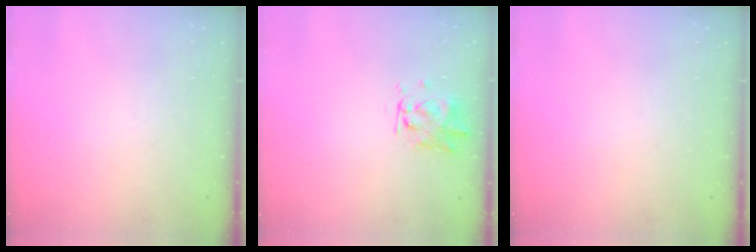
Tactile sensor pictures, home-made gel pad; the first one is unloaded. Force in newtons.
{"total": 3.9, "press": 3.9, "slide": 0.2}
{"total": 0.0}